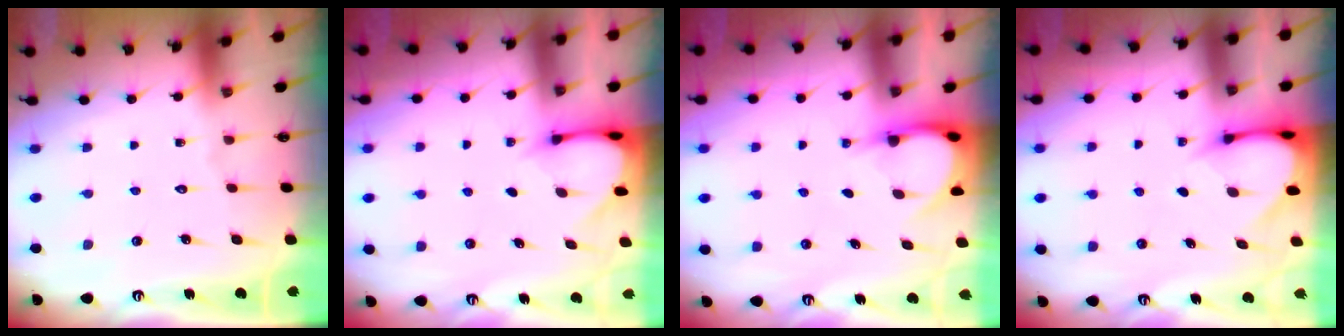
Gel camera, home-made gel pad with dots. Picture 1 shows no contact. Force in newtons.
{"total": 2.9, "press": 2.9, "slide": 0.2}
{"total": 3.8, "press": 3.8, "slide": 0.3}
{"total": 3.5, "press": 3.5, "slide": 0.2}